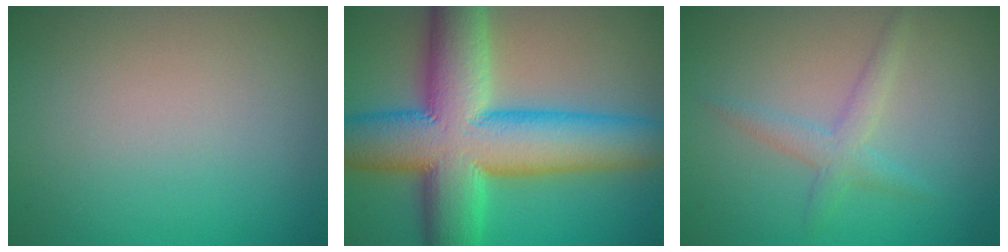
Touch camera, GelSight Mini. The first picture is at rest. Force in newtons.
{"total": 14.9, "press": 14.9, "slide": 0.5}
{"total": 2.1, "press": 2.1, "slide": 0.3}